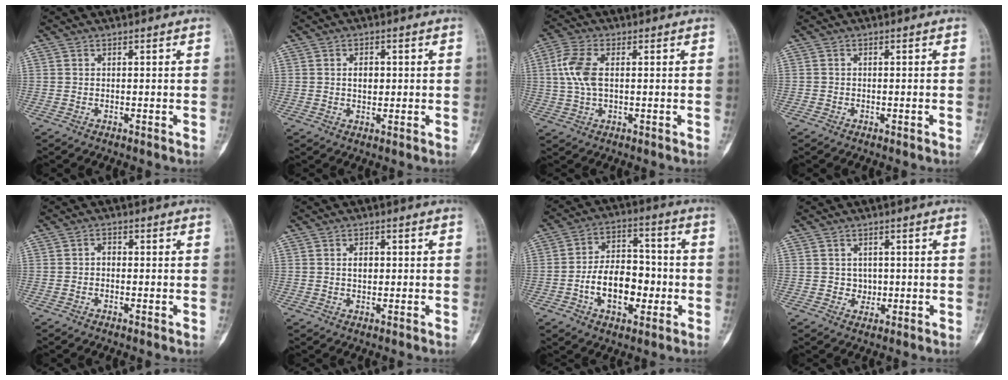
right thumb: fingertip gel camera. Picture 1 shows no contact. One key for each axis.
{"total": 2.9, "fx": 0.3, "fy": 1.9, "fz": 2.1, "tx": -0.021, "ty": -0.002, "tz": 0.005}
{"total": 7.4, "fx": 1.1, "fy": 4.0, "fz": 6.1, "tx": -0.148, "ty": 0.010, "tz": 0.019}
{"total": 0.5, "fx": -0.4, "fy": 0.4, "fz": 0.1, "tx": 0.006, "ty": 0.003, "tz": -0.009}
{"total": 1.5, "fx": -0.2, "fy": 1.0, "fz": 1.1, "tx": -0.008, "ty": 0.004, "tz": -0.010}
{"total": 2.5, "fx": 0.3, "fy": 1.6, "fz": 1.9, "tx": -0.020, "ty": -0.002, "tz": 0.005}
{"total": 13.3, "fx": -3.0, "fy": 8.4, "fz": 9.9, "tx": -0.126, "ty": 0.035, "tz": -0.051}
{"total": 2.4, "fx": 0.1, "fy": 2.3, "fz": 0.9, "tx": 0.008, "ty": 0.003, "tz": 0.003}